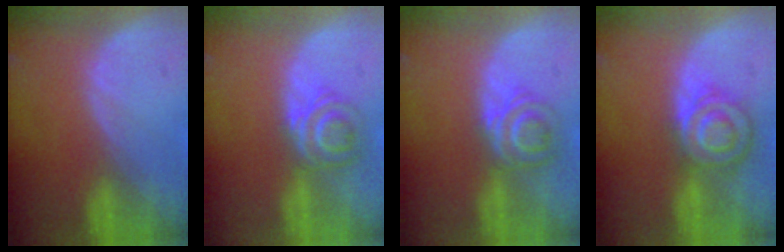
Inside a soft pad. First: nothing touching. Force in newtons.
{"total": 5.9, "press": 4.9, "slide": 3.3}
{"total": 5.9, "press": 4.9, "slide": 3.3}
{"total": 6.4, "press": 6.4, "slide": 0.1}